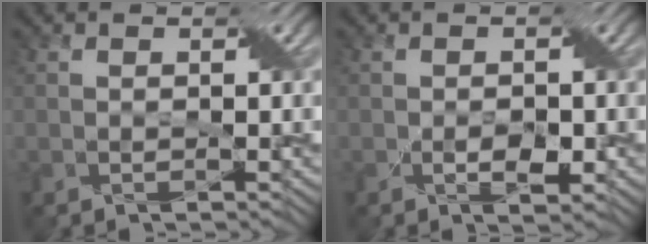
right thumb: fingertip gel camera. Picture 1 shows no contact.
{"total": 1.9, "force": [-0.6, 1.0, 1.5], "torque": [-0.024, -0.006, -0.006]}